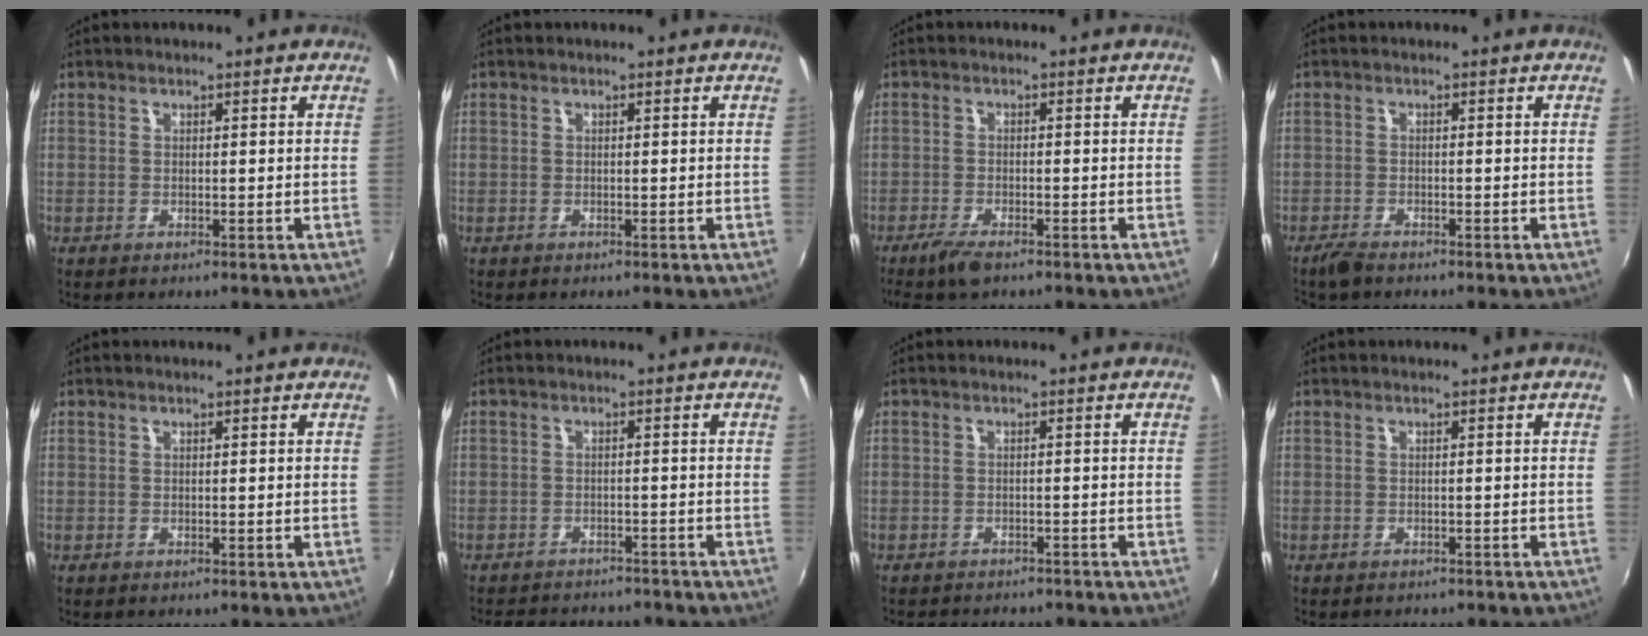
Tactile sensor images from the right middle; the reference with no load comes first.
{"total": 0.0}
{"total": 4.4, "force": [-3.4, 1.1, 2.6], "torque": [-0.070, -0.011, -0.066]}
{"total": 2.4, "force": [-2.2, 0.7, 0.8], "torque": [-0.027, -0.004, -0.044]}
{"total": 0.0}
{"total": 10.7, "force": [-9.7, 3.1, 3.5], "torque": [-0.082, 0.001, -0.132]}
{"total": 6.8, "force": [-6.1, 2.0, 2.1], "torque": [-0.053, -0.008, -0.085]}
{"total": 2.6, "force": [-2.3, 0.7, 0.8], "torque": [-0.018, -0.011, -0.029]}